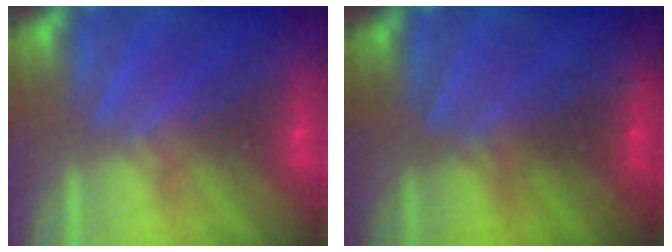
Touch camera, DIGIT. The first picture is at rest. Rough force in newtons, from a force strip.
{"total": 2.8}